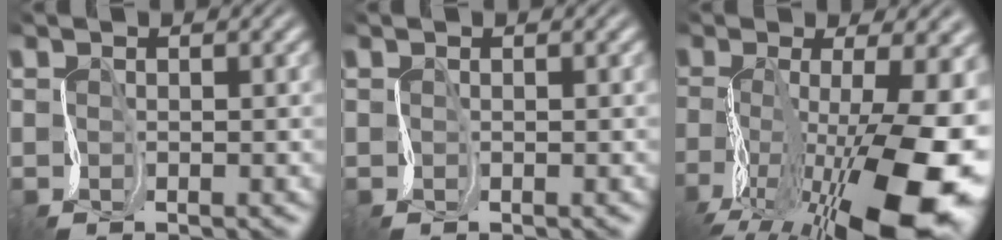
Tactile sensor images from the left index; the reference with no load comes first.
{"total": 0.0}
{"total": 13.5, "force": [-4.5, 5.3, 11.6], "torque": [-0.225, -0.007, -0.076]}